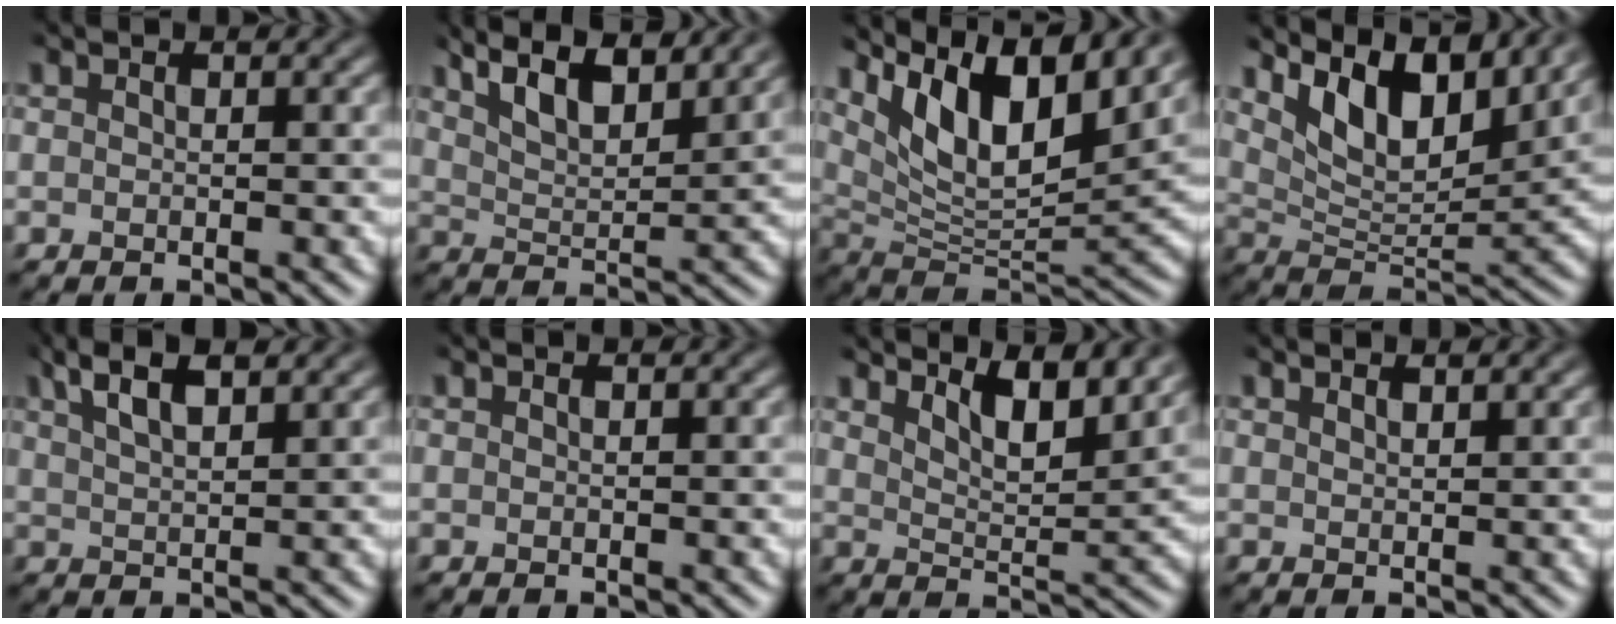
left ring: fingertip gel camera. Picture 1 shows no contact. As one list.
[{"total": 7.5, "force": [5.8, 2.0, 4.3], "torque": [-0.061, 0.027, 0.068]}, {"total": 9.9, "force": [6.0, 3.0, 7.4], "torque": [-0.120, -0.007, 0.111]}, {"total": 8.0, "force": [5.3, 3.0, 5.3], "torque": [-0.086, -0.007, 0.093]}, {"total": 4.3, "force": [3.0, 1.0, 2.9], "torque": [-0.055, 0.017, 0.054]}, {"total": 0.0}, {"total": 5.4, "force": [4.2, 1.2, 3.2], "torque": [-0.047, 0.001, 0.057]}, {"total": 0.9, "force": [0.9, -0.1, 0.3], "torque": [-0.008, 0.000, 0.020]}]